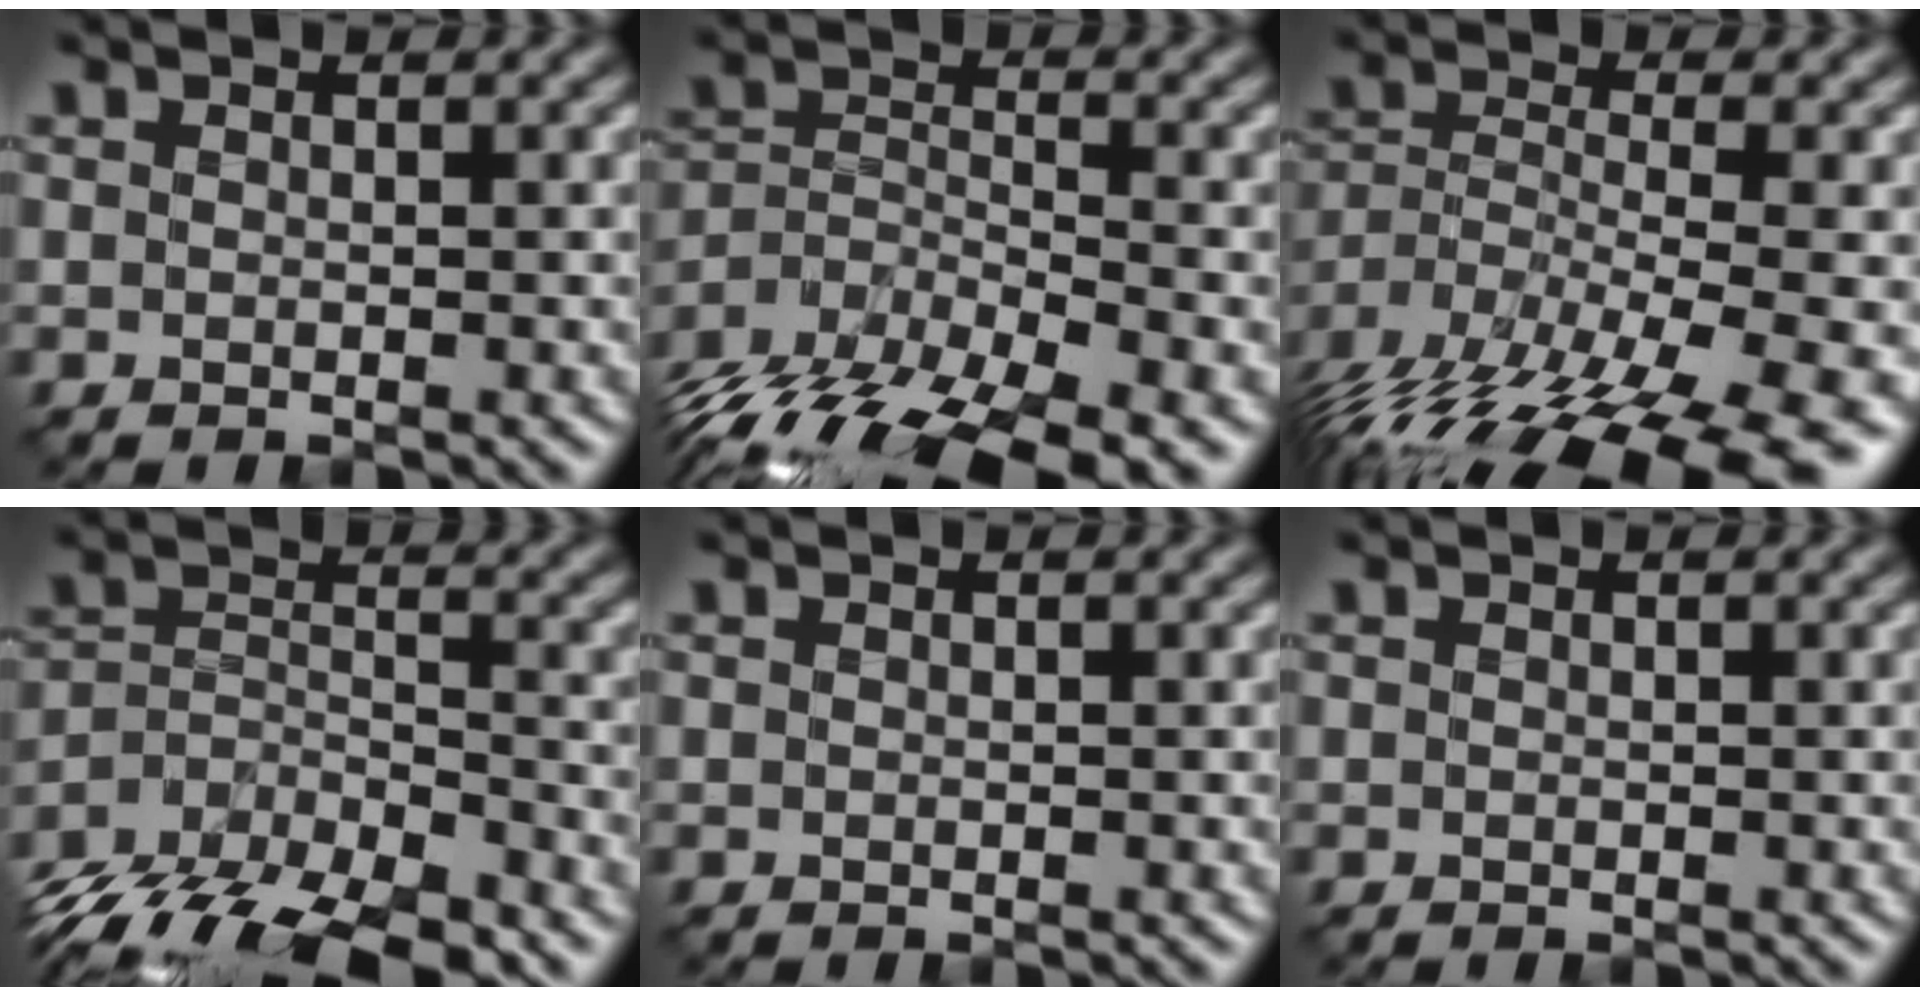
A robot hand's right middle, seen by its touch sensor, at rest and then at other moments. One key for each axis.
{"total": 13.3, "fx": -10.2, "fy": 4.9, "fz": 7.0, "tx": -0.137, "ty": -0.023, "tz": -0.164}
{"total": 17.4, "fx": -11.9, "fy": 5.8, "fz": 11.3, "tx": -0.232, "ty": -0.040, "tz": -0.178}
{"total": 12.6, "fx": -10.4, "fy": 4.8, "fz": 5.1, "tx": -0.089, "ty": -0.010, "tz": -0.164}
{"total": 0.0}
{"total": 0.0}